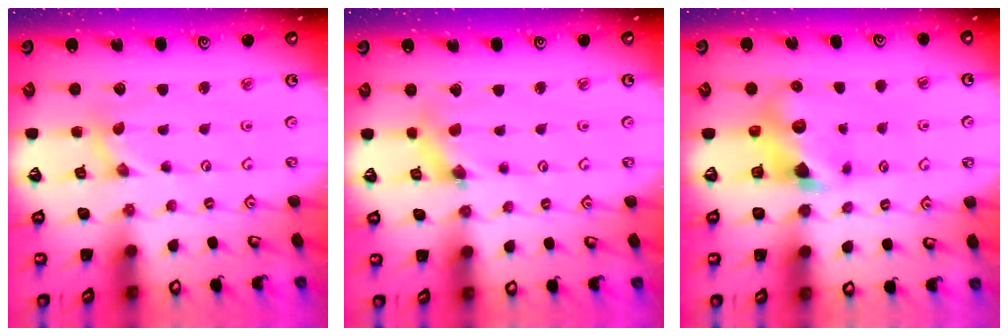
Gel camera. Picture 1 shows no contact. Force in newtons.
{"total": 3.0, "press": 3.0, "slide": 0.2}
{"total": 7.4, "press": 7.4, "slide": 0.7}